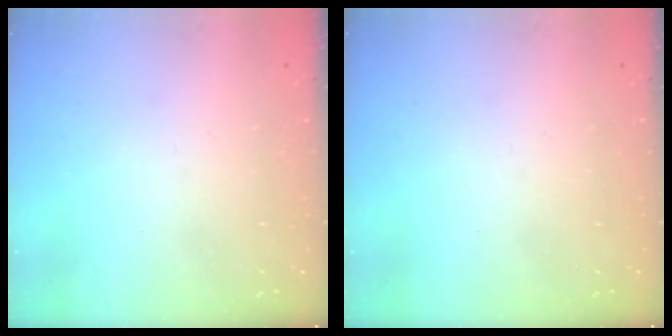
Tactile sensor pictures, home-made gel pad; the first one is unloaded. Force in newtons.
{"total": 0.0}